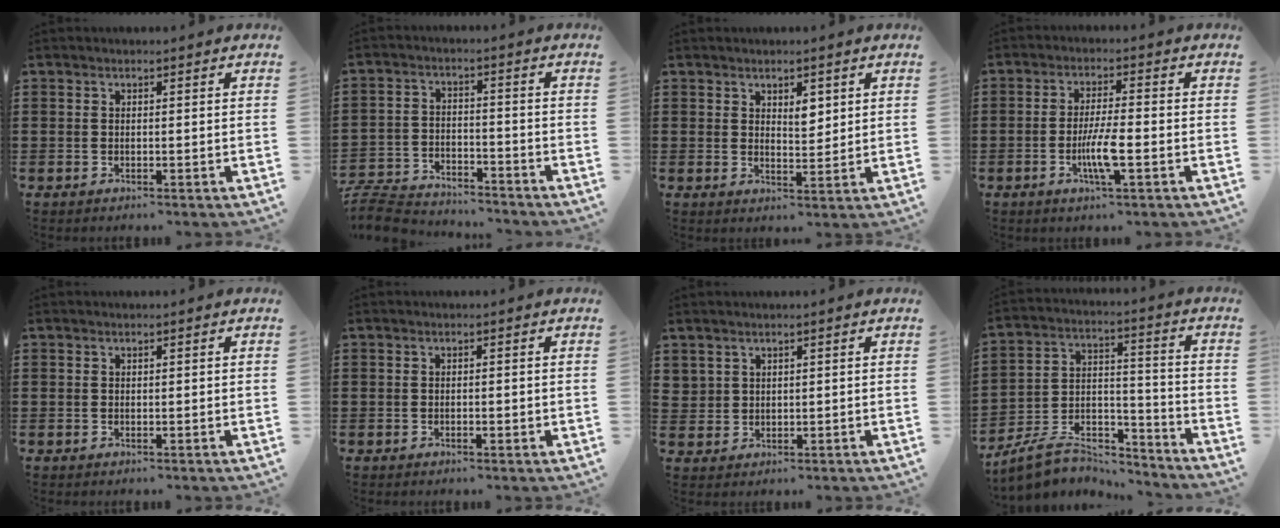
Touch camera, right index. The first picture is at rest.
{"total": 6.2, "force": [-6.0, 0.9, 0.8], "torque": [-0.038, 0.004, -0.126]}
{"total": 3.1, "force": [1.7, 1.6, 2.0], "torque": [-0.029, 0.001, 0.027]}
{"total": 6.0, "force": [-1.9, 0.9, 5.6], "torque": [-0.113, -0.011, -0.037]}
{"total": 0.0}
{"total": 0.7, "force": [-0.2, 0.3, 0.6], "torque": [-0.012, -0.002, -0.003]}
{"total": 2.0, "force": [1.5, 1.3, 0.2], "torque": [-0.010, 0.005, 0.029]}
{"total": 7.4, "force": [-6.5, 2.8, 2.2], "torque": [-0.049, 0.015, -0.126]}